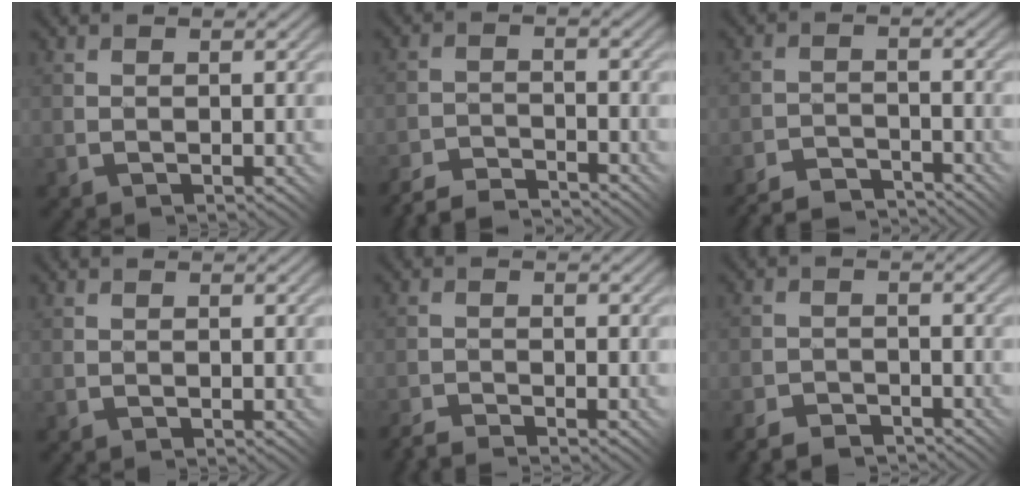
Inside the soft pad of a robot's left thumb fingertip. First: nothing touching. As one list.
[{"total": 5.0, "force": [-4.9, 0.2, 0.7], "torque": [-0.010, 0.002, -0.102]}, {"total": 5.4, "force": [-5.4, 0.4, 0.7], "torque": [-0.006, 0.004, -0.101]}, {"total": 0.0}, {"total": 2.8, "force": [-2.7, -0.1, 0.5], "torque": [-0.008, 0.001, -0.057]}, {"total": 3.6, "force": [-3.5, 0.7, 0.5], "torque": [-0.008, 0.003, -0.072]}]